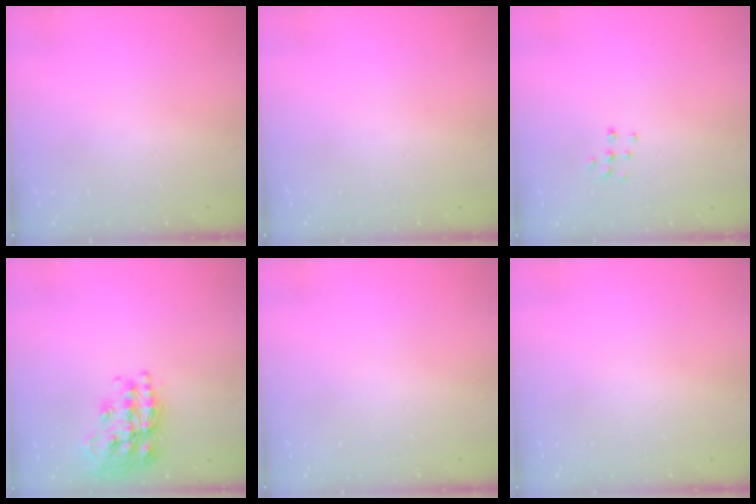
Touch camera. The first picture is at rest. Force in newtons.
{"total": 0.0}
{"total": 5.8, "press": 5.8, "slide": 0.4}
{"total": 21.9, "press": 21.8, "slide": 1.8}
{"total": 0.0}
{"total": 0.0}